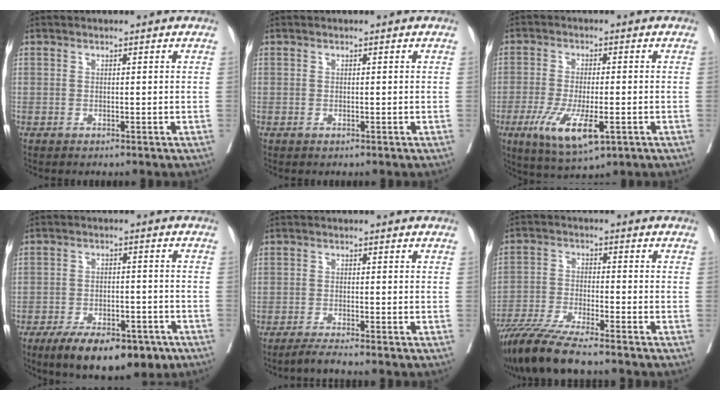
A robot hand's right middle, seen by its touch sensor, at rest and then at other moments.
{"total": 0.0}
{"total": 9.5, "force": [-3.7, 2.5, 8.4], "torque": [-0.162, -0.024, -0.055]}
{"total": 13.5, "force": [-9.0, 5.6, 8.3], "torque": [-0.119, -0.003, -0.137]}
{"total": 2.7, "force": [-2.4, -0.7, 1.1], "torque": [-0.025, -0.008, -0.049]}
{"total": 10.0, "force": [-8.5, -0.2, 5.3], "torque": [-0.090, -0.030, -0.153]}